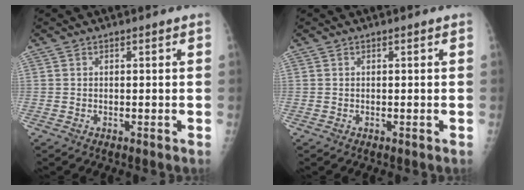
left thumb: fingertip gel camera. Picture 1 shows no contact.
{"total": 0.0}